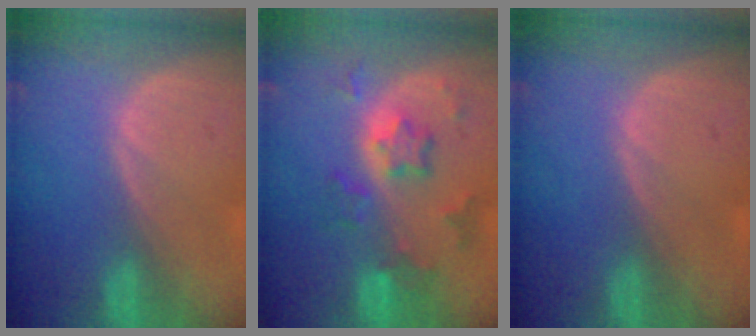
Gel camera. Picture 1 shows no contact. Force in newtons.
{"total": 7.2, "press": 6.5, "slide": 3.2}
{"total": 0.0}